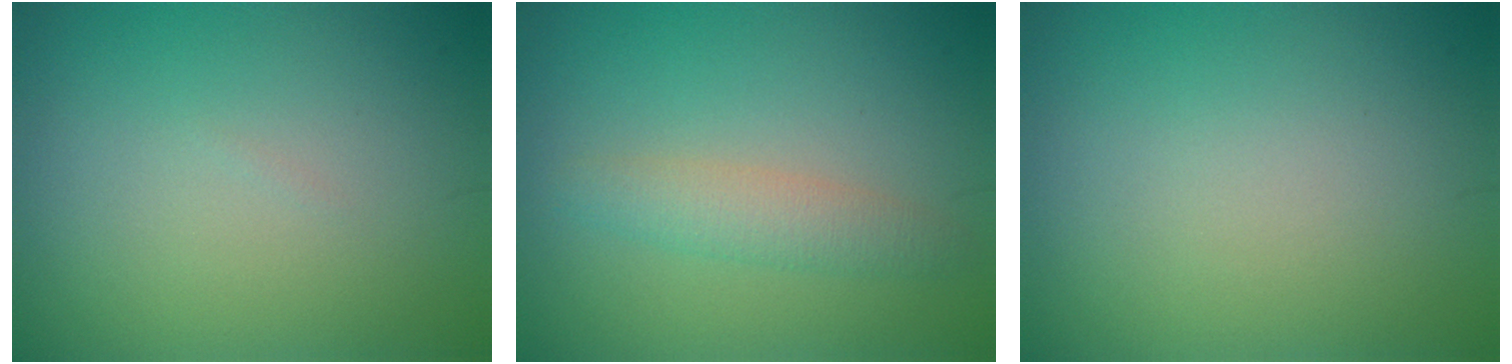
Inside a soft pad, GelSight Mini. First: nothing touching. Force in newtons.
{"total": 2.5, "press": 2.5, "slide": 0.1}
{"total": 0.0}